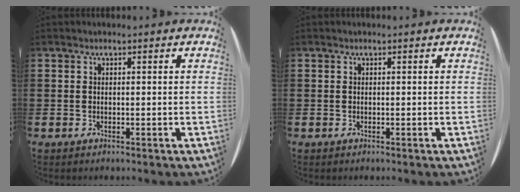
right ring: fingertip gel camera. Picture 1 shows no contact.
{"total": 0.0}